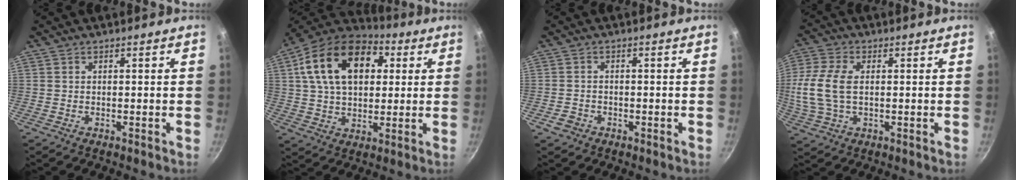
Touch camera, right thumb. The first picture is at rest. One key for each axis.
{"total": 21.0, "fx": 5.9, "fy": 13.8, "fz": 14.7, "tx": -0.233, "ty": 0.014, "tz": 0.087}
{"total": 2.4, "fx": -1.3, "fy": 1.9, "fz": 0.9, "tx": -0.017, "ty": 0.013, "tz": -0.021}
{"total": 11.3, "fx": 0.6, "fy": 6.7, "fz": 9.0, "tx": -0.198, "ty": 0.010, "tz": 0.005}